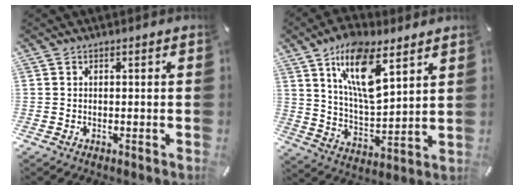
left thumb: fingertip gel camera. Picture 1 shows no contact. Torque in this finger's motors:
{"motor_torque": [1.14, 1.14, 1.40, -1.37, 0.32]}